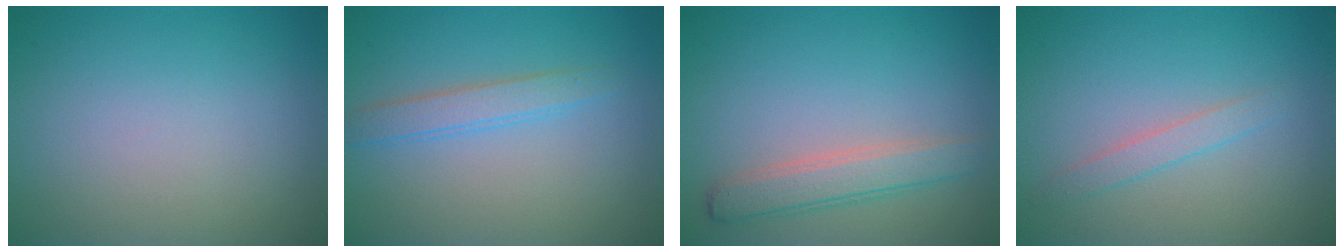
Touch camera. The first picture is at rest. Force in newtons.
{"total": 2.1, "press": 2.1, "slide": 0.1}
{"total": 2.9, "press": 2.9, "slide": 0.2}
{"total": 1.5, "press": 1.5, "slide": 0.1}